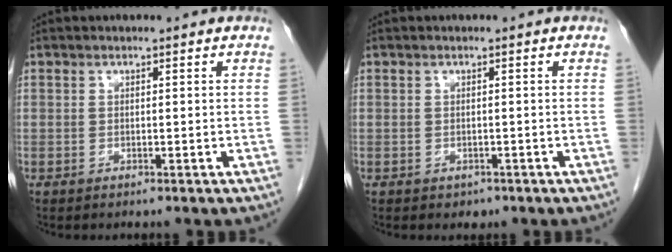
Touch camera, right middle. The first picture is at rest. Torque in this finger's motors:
{"motor_torque": [0.31, 0.01, -0.01, -0.01]}